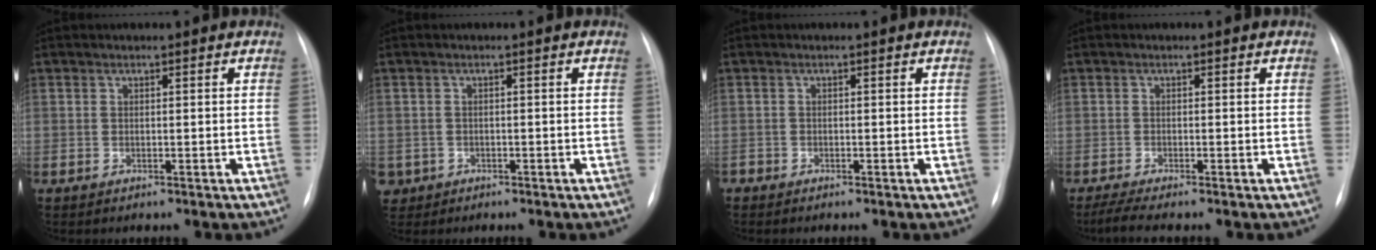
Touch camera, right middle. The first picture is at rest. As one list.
[{"total": 3.0, "force": [-1.5, 2.6, 0.2], "torque": [-0.003, 0.005, -0.024]}, {"total": 0.7, "force": [-0.6, 0.4, 0.0], "torque": [-0.004, 0.001, -0.012]}, {"total": 2.9, "force": [-2.4, -0.3, 1.7], "torque": [-0.040, -0.008, -0.046]}]